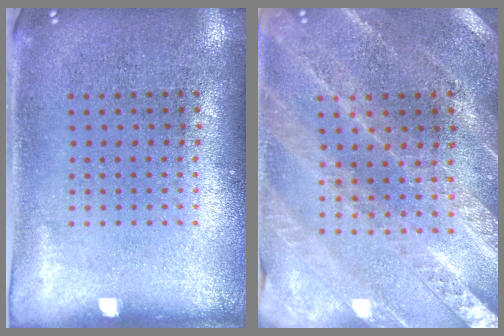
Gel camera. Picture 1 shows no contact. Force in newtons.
{"total": 1.5, "press": 1.5, "slide": 0.2}